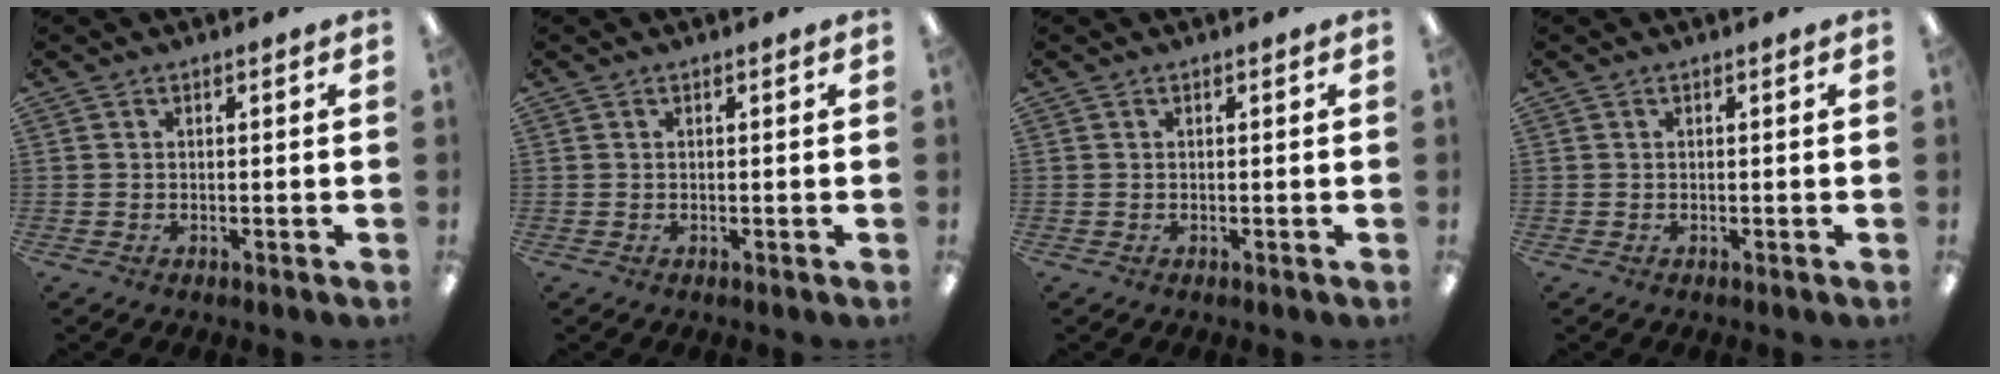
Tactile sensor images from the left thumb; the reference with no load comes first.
{"total": 0.0}
{"total": 0.0}
{"total": 0.0}